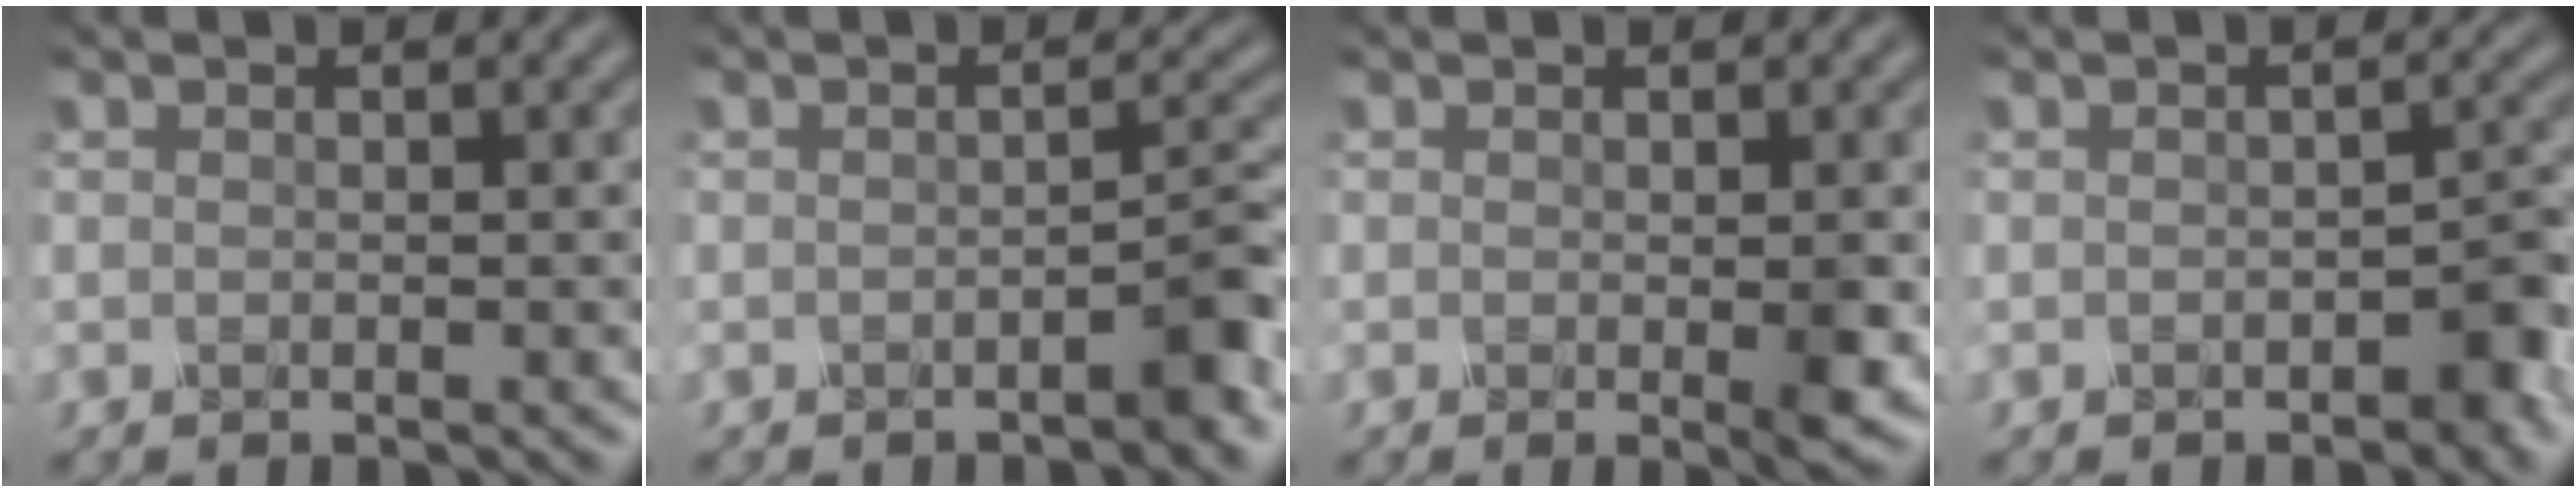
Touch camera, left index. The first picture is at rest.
{"total": 2.5, "force": [-1.9, 0.2, 1.6], "torque": [-0.024, 0.009, -0.031]}
{"total": 2.2, "force": [-0.6, 0.3, 2.1], "torque": [-0.049, -0.008, 0.000]}
{"total": 2.3, "force": [-1.6, 0.6, 1.5], "torque": [-0.027, 0.007, -0.018]}